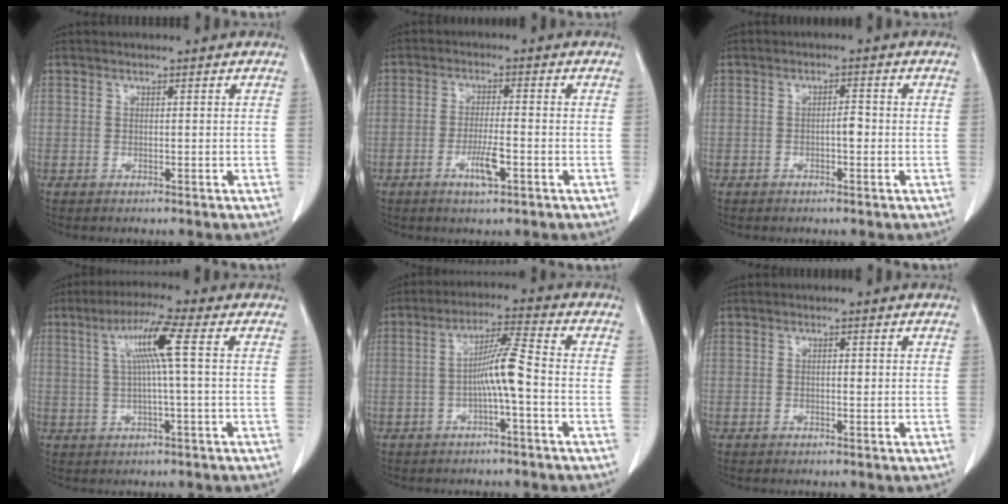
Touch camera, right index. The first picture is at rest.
{"total": 4.8, "force": [-2.1, 0.6, 4.2], "torque": [-0.081, -0.004, -0.038]}
{"total": 1.8, "force": [-0.5, 0.5, 1.7], "torque": [-0.024, 0.004, -0.010]}
{"total": 7.1, "force": [1.6, -0.8, 6.9], "torque": [-0.129, 0.015, 0.033]}
{"total": 6.4, "force": [-1.5, -0.3, 6.2], "torque": [-0.116, 0.013, -0.028]}
{"total": 0.7, "force": [0.0, 0.3, 0.6], "torque": [-0.011, 0.001, -0.001]}